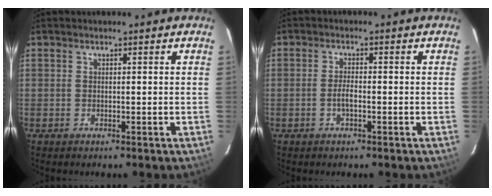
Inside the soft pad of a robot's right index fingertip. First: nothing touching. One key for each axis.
{"total": 2.3, "fx": -0.8, "fy": 0.7, "fz": 2.1, "tx": -0.043, "ty": 0.002, "tz": -0.016}